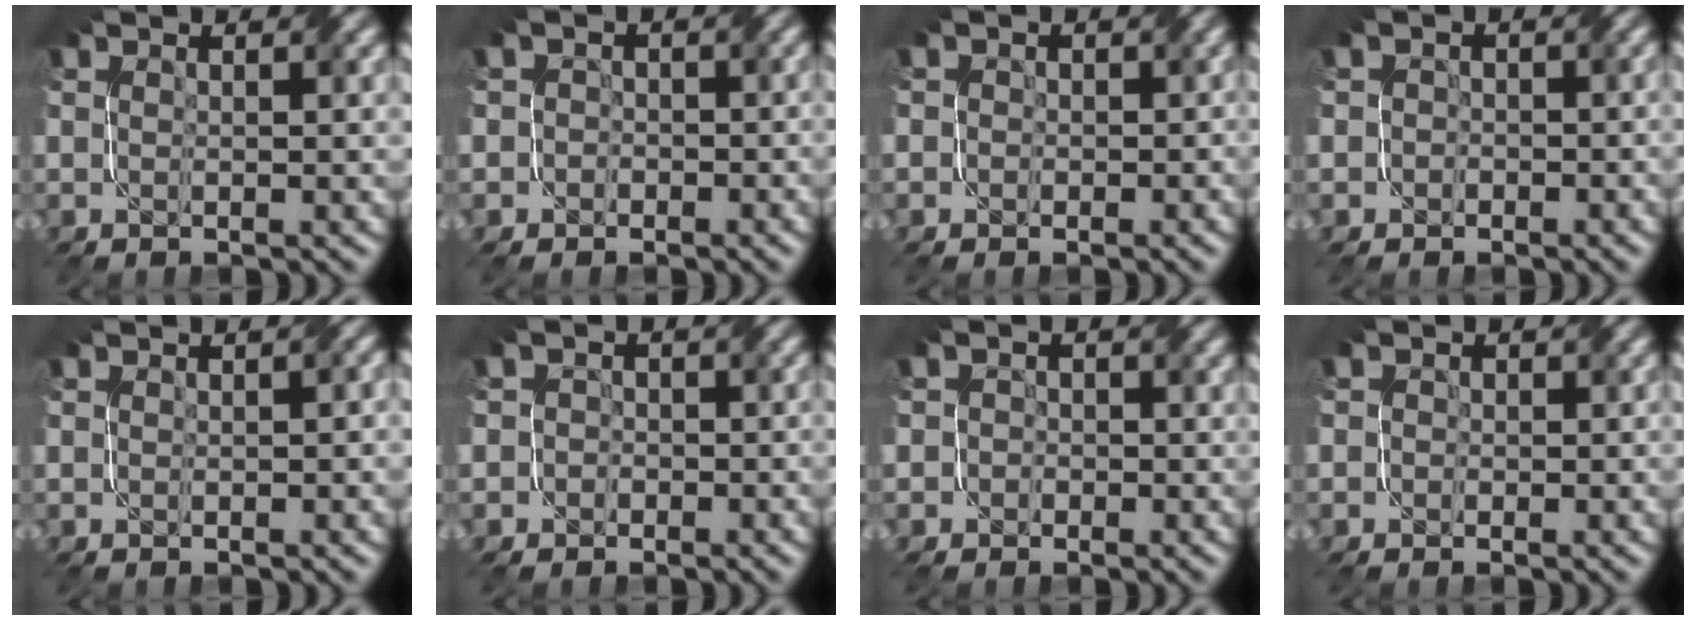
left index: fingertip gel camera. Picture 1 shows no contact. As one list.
[{"total": 2.3, "force": [-0.4, 2.3, 0.4], "torque": [0.010, 0.006, -0.020]}, {"total": 2.0, "force": [0.2, 1.9, 0.6], "torque": [0.004, 0.005, -0.013]}, {"total": 2.0, "force": [-0.2, 2.0, 0.5], "torque": [0.006, 0.002, -0.011]}, {"total": 1.1, "force": [0.1, 0.5, 1.0], "torque": [-0.012, 0.005, 0.003]}, {"total": 2.7, "force": [-0.5, 2.6, 0.5], "torque": [0.010, 0.011, -0.029]}, {"total": 2.6, "force": [-0.2, 2.6, 0.4], "torque": [0.010, 0.012, -0.028]}, {"total": 1.7, "force": [0.3, 1.6, 0.5], "torque": [0.003, 0.004, -0.010]}]